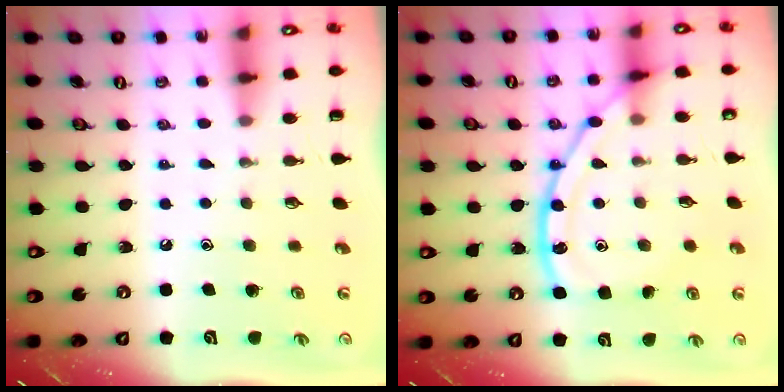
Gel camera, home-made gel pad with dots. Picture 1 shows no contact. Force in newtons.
{"total": 13.0, "press": 13.0, "slide": 0.3}